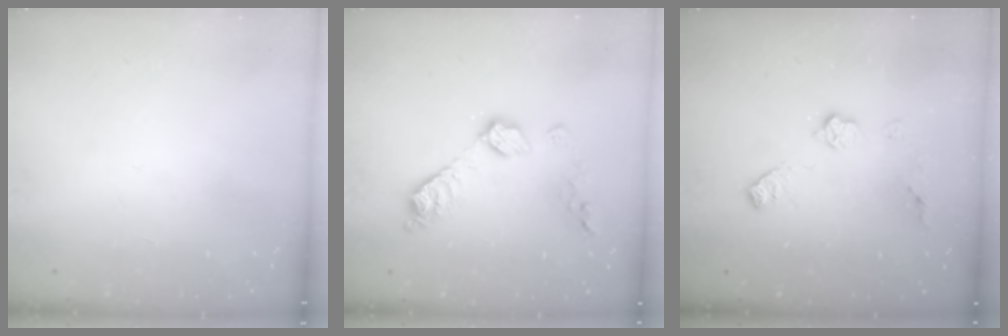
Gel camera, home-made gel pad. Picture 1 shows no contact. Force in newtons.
{"total": 10.5, "press": 10.5, "slide": 0.5}
{"total": 8.1, "press": 8.1, "slide": 0.2}